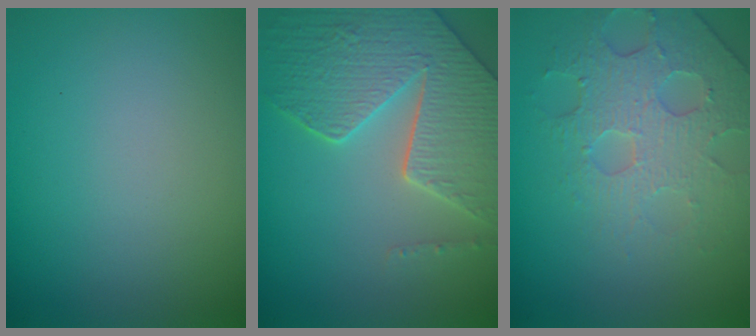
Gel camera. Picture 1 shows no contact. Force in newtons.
{"total": 7.7, "press": 6.1, "slide": 4.6}
{"total": 4.1, "press": 3.9, "slide": 1.1}